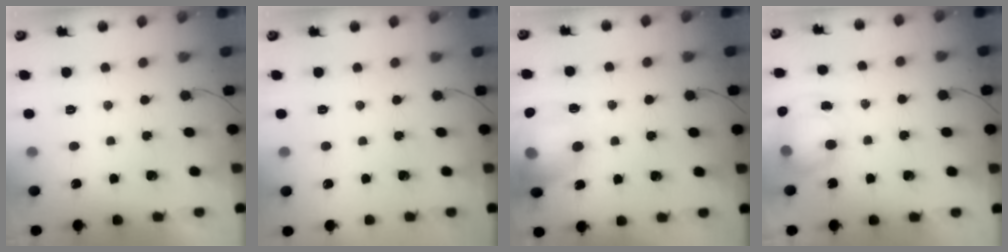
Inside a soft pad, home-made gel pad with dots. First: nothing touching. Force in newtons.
{"total": 0.0}
{"total": 16.4, "press": 16.3, "slide": 1.5}
{"total": 8.4, "press": 8.4, "slide": 0.8}